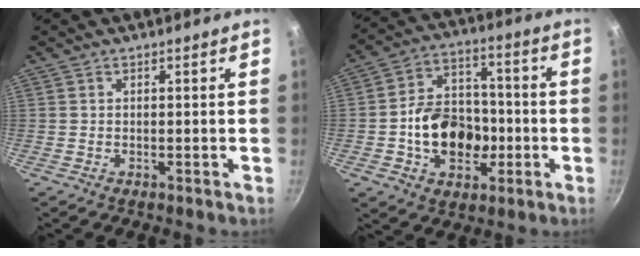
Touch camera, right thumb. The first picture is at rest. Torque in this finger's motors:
{"motor_torque": [0.15, 1.00, 0.83, -0.28, 0.10]}